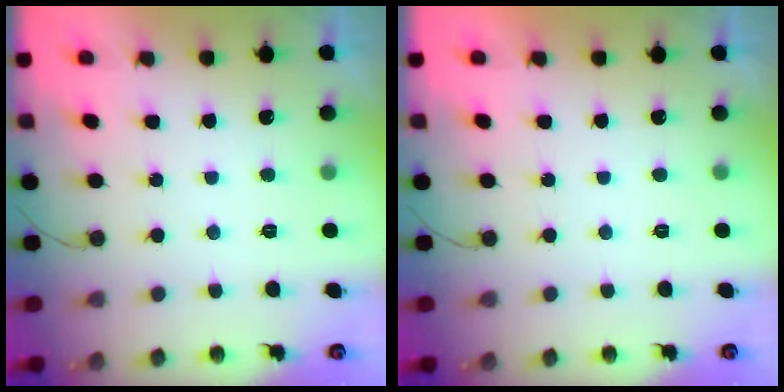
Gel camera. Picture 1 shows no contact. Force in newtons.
{"total": 1.8, "press": 1.8, "slide": 0.1}